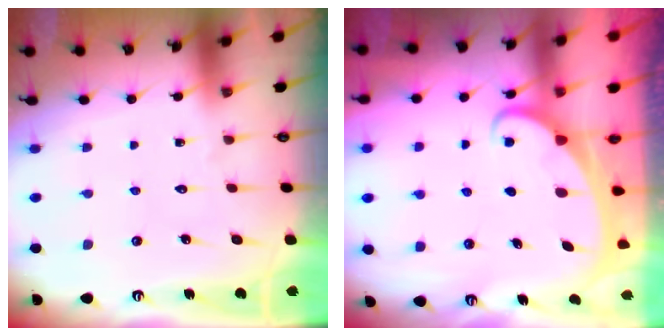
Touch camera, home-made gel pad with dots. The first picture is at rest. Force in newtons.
{"total": 1.9, "press": 1.9, "slide": 0.1}